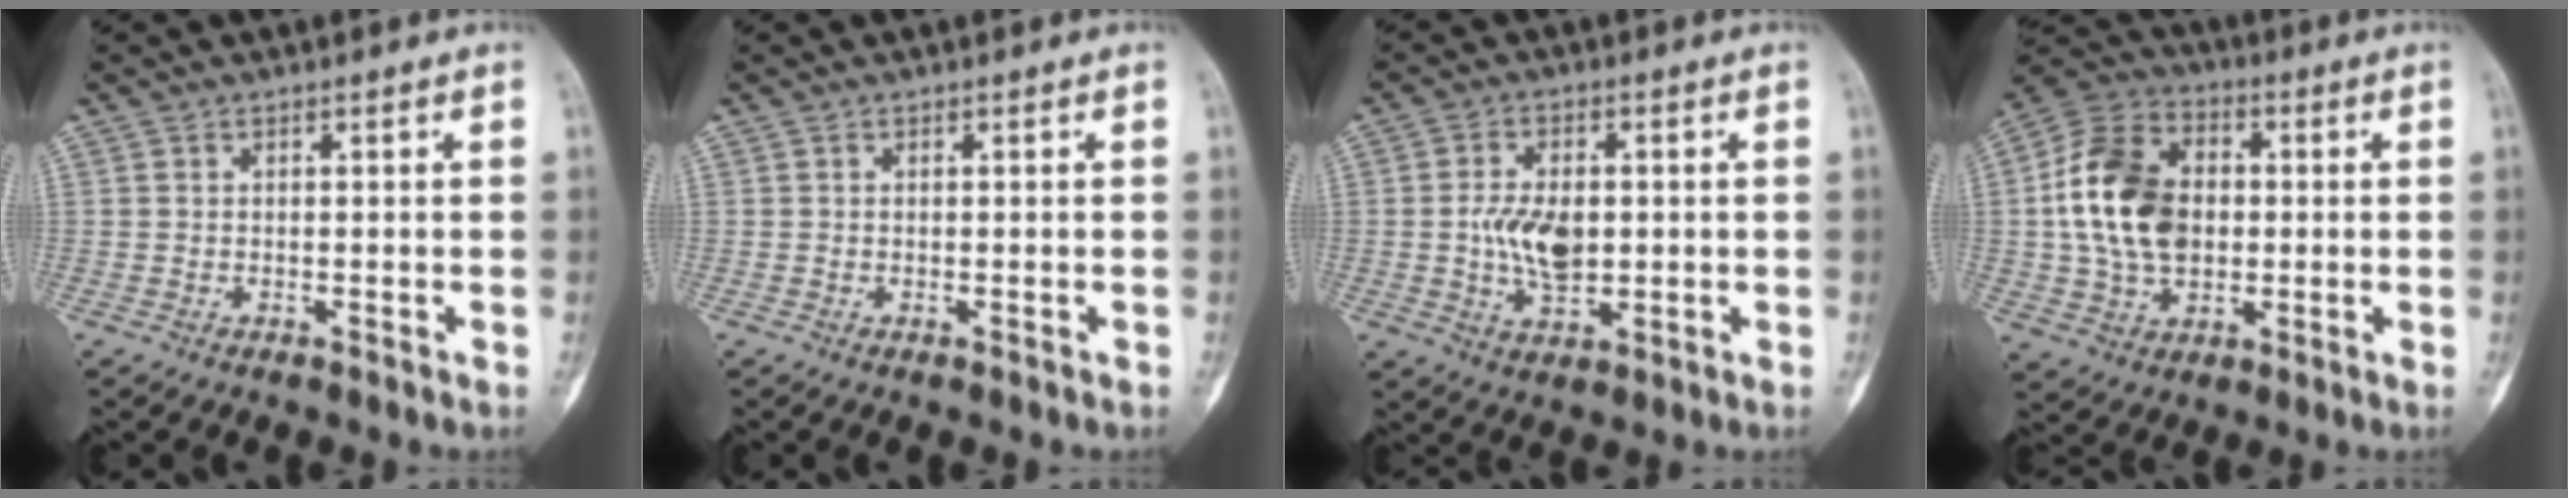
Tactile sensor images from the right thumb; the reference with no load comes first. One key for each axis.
{"total": 0.0}
{"total": 8.3, "fx": -0.2, "fy": 4.8, "fz": 6.7, "tx": -0.115, "ty": -0.003, "tz": -0.001}
{"total": 17.1, "fx": 0.6, "fy": 12.1, "fz": 12.0, "tx": -0.202, "ty": 0.019, "tz": 0.009}